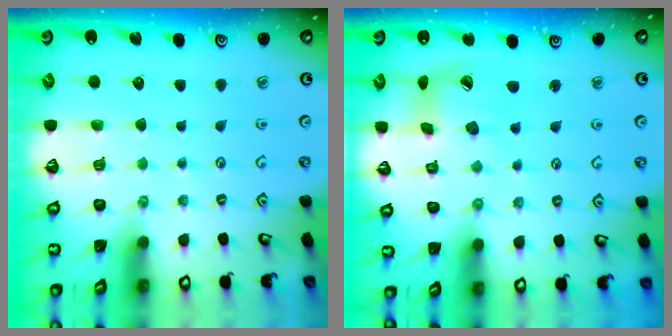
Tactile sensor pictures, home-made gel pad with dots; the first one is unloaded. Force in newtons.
{"total": 14.7, "press": 14.5, "slide": 2.1}